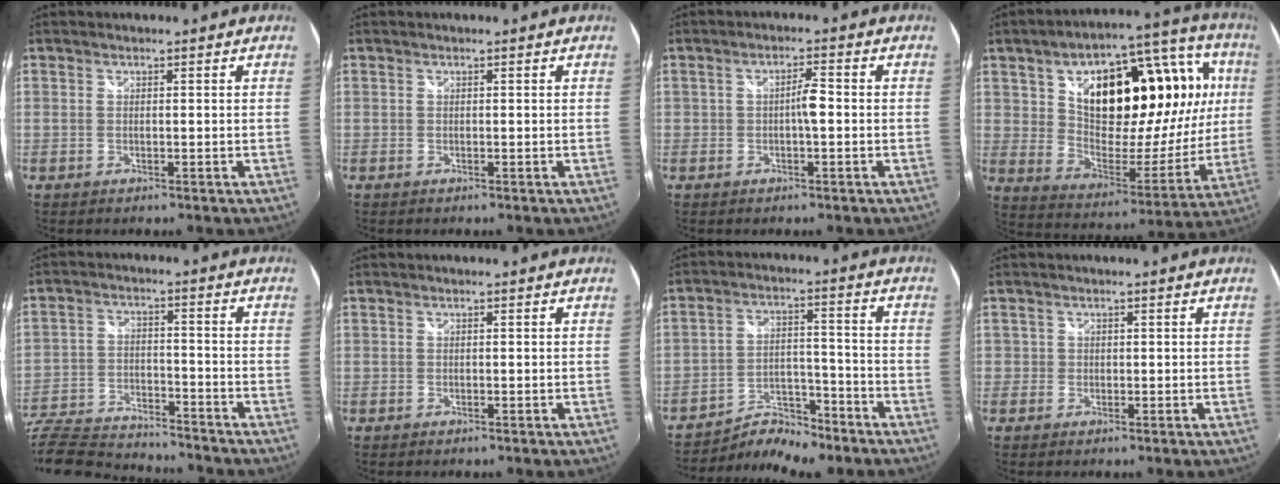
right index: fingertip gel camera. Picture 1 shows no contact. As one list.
[{"total": 0.0}, {"total": 2.0, "force": [-0.1, -1.1, 1.7], "torque": [-0.023, -0.001, 0.000]}, {"total": 28.7, "force": [9.1, 15.0, 22.7], "torque": [-0.380, 0.048, 0.167]}, {"total": 18.2, "force": [-15.9, 5.1, 7.2], "torque": [-0.179, -0.027, -0.257]}, {"total": 0.0}, {"total": 8.1, "force": [-7.8, 1.1, 1.6], "torque": [-0.031, 0.005, -0.129]}, {"total": 1.1, "force": [0.2, -0.8, -0.8], "torque": [0.018, -0.007, 0.004]}]